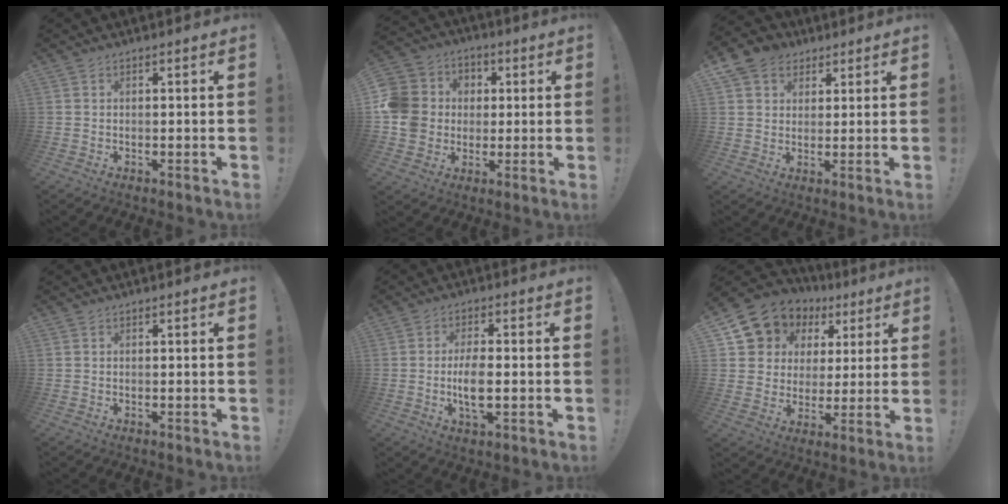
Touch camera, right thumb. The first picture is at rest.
{"total": 13.6, "force": [-0.3, 12.5, 5.3], "torque": [-0.095, 0.010, 0.000]}
{"total": 8.1, "force": [4.0, 6.7, 2.3], "torque": [-0.044, -0.014, 0.084]}
{"total": 0.0}
{"total": 7.3, "force": [-1.1, 2.5, 6.8], "torque": [-0.137, -0.007, -0.023]}
{"total": 11.0, "force": [5.7, 8.9, 2.8], "torque": [-0.048, -0.041, 0.119]}